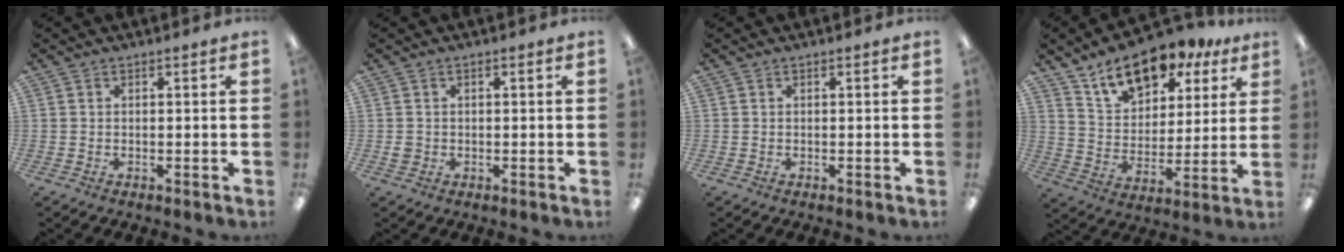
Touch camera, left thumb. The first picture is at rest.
{"total": 1.6, "force": [-0.1, 1.5, 0.6], "torque": [-0.012, 0.004, -0.004]}
{"total": 0.0}
{"total": 13.5, "force": [10.3, 6.8, 5.5], "torque": [-0.084, -0.060, 0.187]}